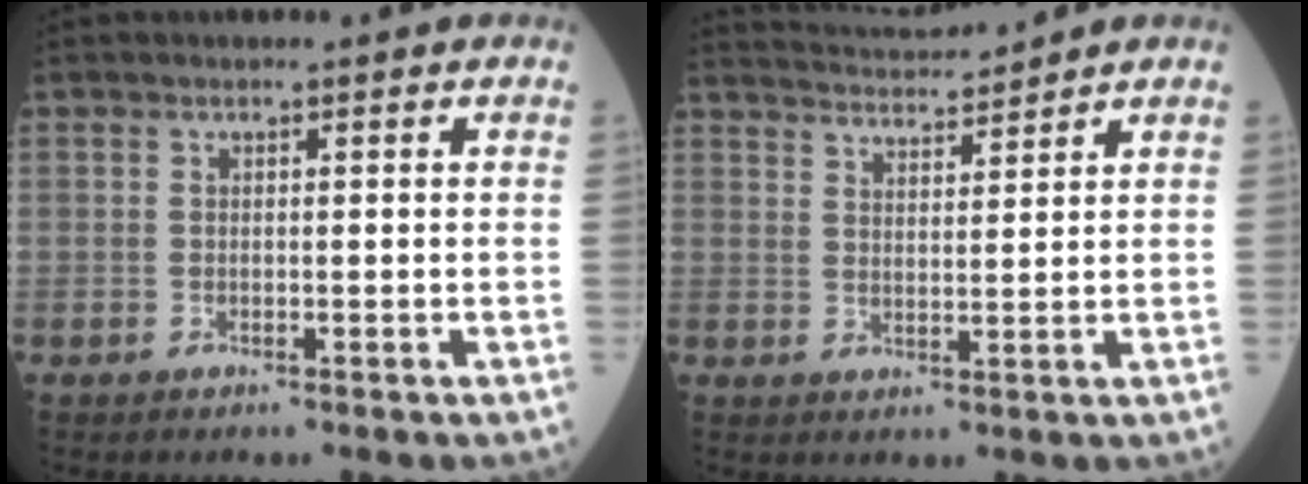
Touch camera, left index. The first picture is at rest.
{"total": 7.4, "force": [7.3, -0.6, 1.0], "torque": [-0.026, 0.018, 0.121]}